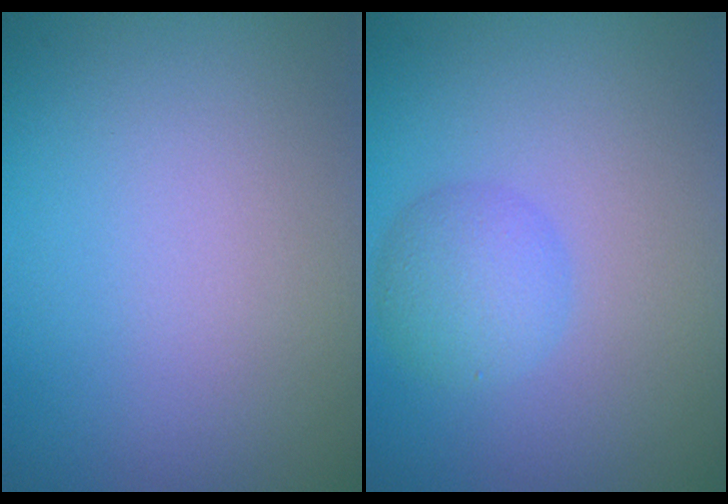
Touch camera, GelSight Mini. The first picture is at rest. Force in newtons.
{"total": 2.8, "press": 2.8, "slide": 0.1}